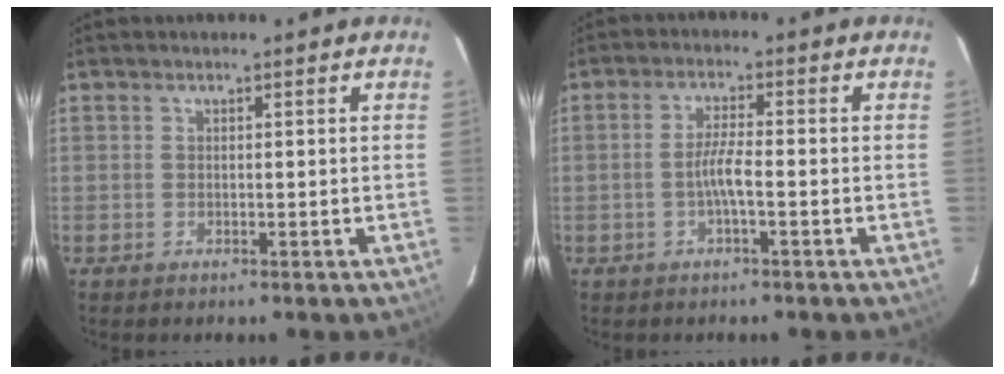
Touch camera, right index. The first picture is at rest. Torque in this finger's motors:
{"motor_torque": [0.70, 0.06, 0.36, 0.10]}